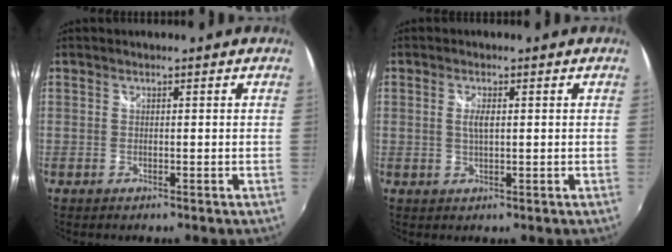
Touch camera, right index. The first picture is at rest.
{"total": 2.4, "force": [0.3, 0.7, 2.3], "torque": [-0.043, -0.002, 0.005]}